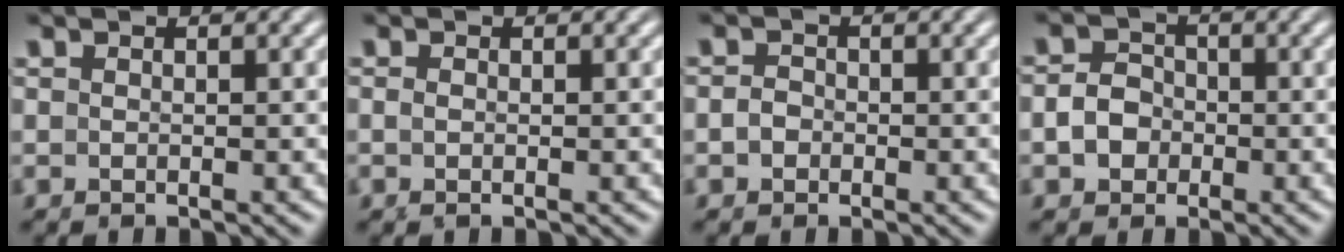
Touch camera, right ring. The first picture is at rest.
{"total": 0.6, "force": [-0.1, -0.5, 0.2], "torque": [-0.006, -0.005, 0.003]}
{"total": 1.0, "force": [-0.5, 0.9, 0.2], "torque": [-0.009, -0.006, -0.007]}
{"total": 3.5, "force": [-0.9, 3.2, 1.2], "torque": [-0.024, -0.005, -0.015]}